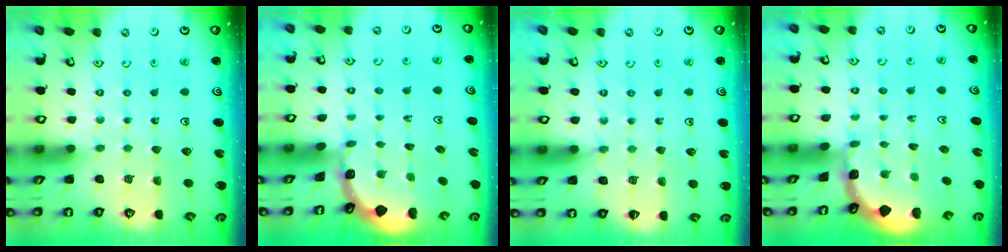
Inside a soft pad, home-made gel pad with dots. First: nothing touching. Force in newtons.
{"total": 0.6, "press": 0.6, "slide": 0.2}
{"total": 4.4, "press": 4.4, "slide": 0.5}
{"total": 1.1, "press": 1.1, "slide": 0.2}